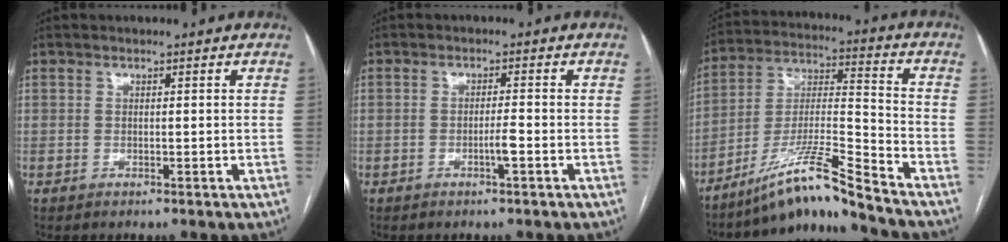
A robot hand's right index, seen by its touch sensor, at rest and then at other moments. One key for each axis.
{"total": 2.1, "fx": -0.9, "fy": 0.0, "fz": 1.9, "tx": -0.034, "ty": 0.000, "tz": -0.016}
{"total": 12.3, "fx": -10.2, "fy": -1.0, "fz": 6.7, "tx": -0.133, "ty": 0.004, "tz": -0.184}